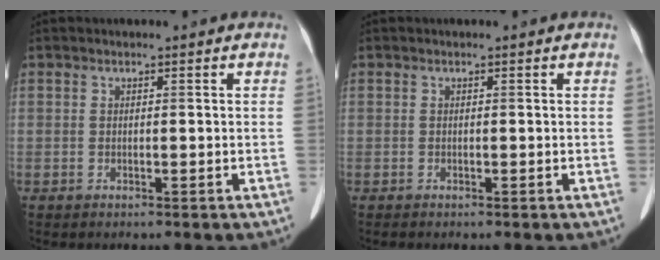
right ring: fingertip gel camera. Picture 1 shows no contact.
{"total": 0.0}